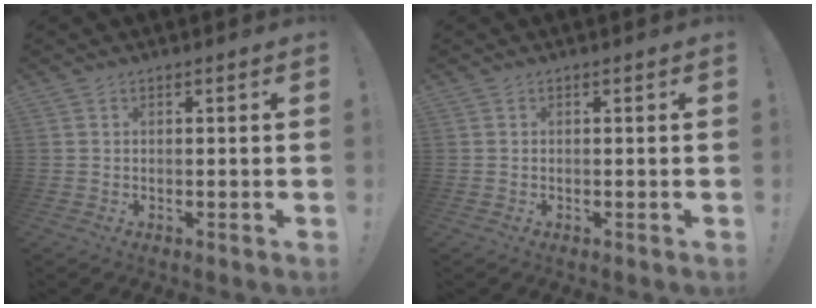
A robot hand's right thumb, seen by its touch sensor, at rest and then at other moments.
{"total": 0.0}